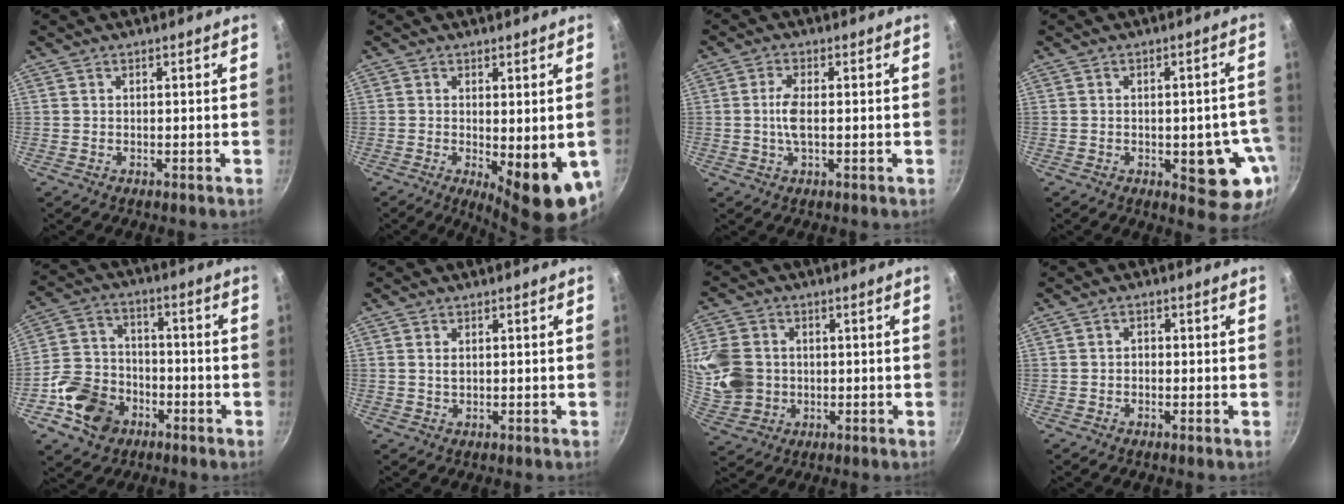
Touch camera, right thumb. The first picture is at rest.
{"total": 10.8, "force": [-2.2, 3.6, 10.0], "torque": [-0.116, -0.013, -0.016]}
{"total": 4.1, "force": [-0.2, 1.4, 3.8], "torque": [-0.089, 0.002, -0.007]}
{"total": 11.3, "force": [-2.9, 5.0, 9.7], "torque": [-0.067, 0.005, -0.035]}
{"total": 13.3, "force": [-5.8, 10.2, 6.2], "torque": [-0.097, 0.043, -0.106]}
{"total": 1.4, "force": [0.3, 0.9, 1.1], "torque": [-0.019, 0.000, 0.006]}
{"total": 12.6, "force": [0.5, 10.9, 6.3], "torque": [-0.119, 0.001, 0.013]}
{"total": 1.2, "force": [-0.4, 1.0, 0.6], "torque": [-0.010, 0.007, -0.007]}